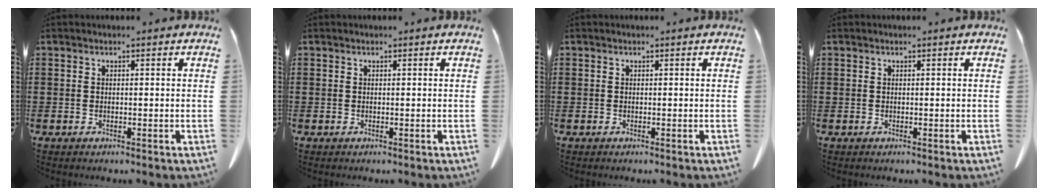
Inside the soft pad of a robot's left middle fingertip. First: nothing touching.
{"total": 0.0}
{"total": 0.0}
{"total": 0.0}